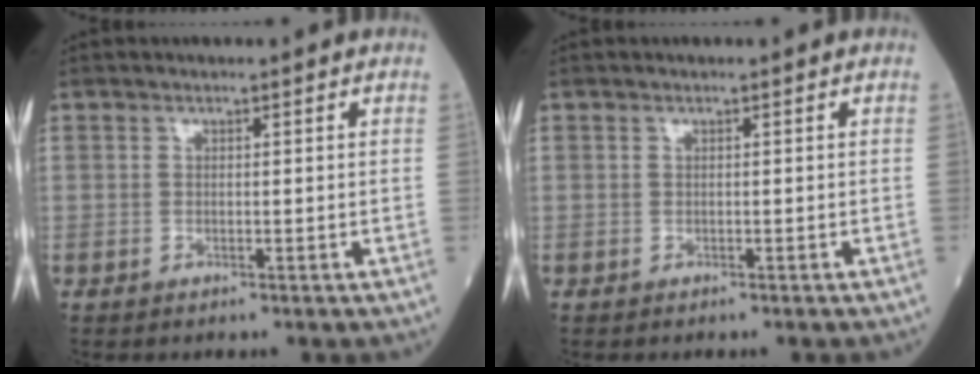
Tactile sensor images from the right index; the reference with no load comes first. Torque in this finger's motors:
{"motor_torque": [-0.09, -0.03, 0.07, 0.01]}